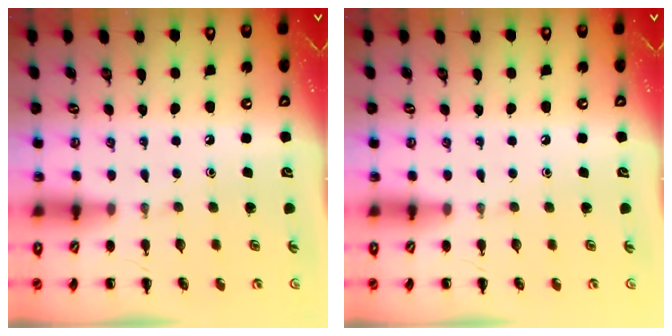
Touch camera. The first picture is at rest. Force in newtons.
{"total": 0.0}